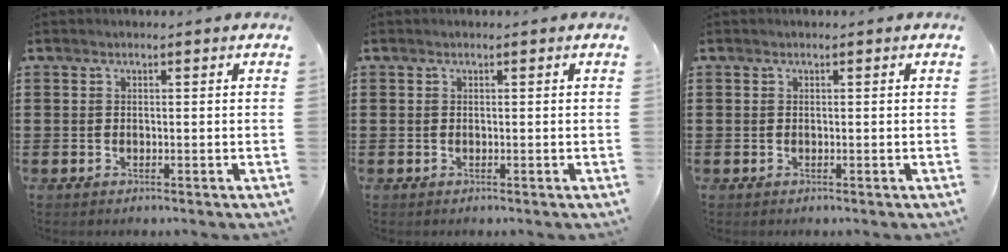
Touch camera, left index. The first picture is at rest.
{"total": 0.0}
{"total": 0.0}